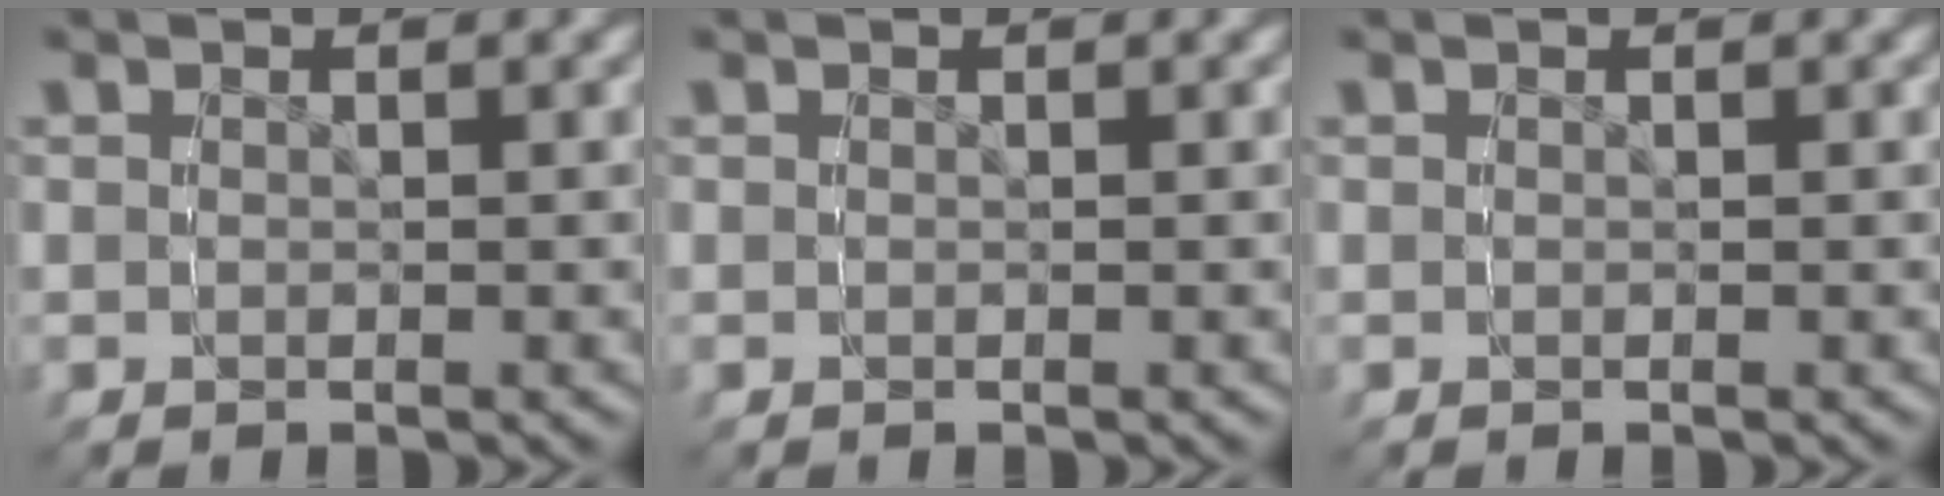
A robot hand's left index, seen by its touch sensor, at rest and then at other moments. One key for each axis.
{"total": 0.0}
{"total": 0.0}